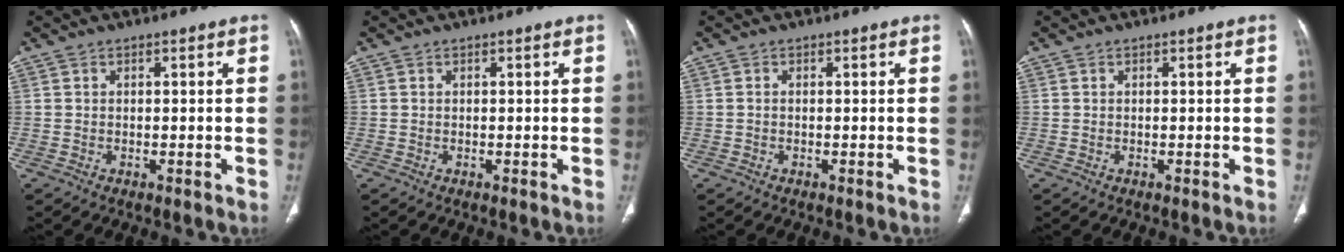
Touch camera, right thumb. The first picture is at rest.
{"total": 0.0}
{"total": 0.0}
{"total": 0.0}